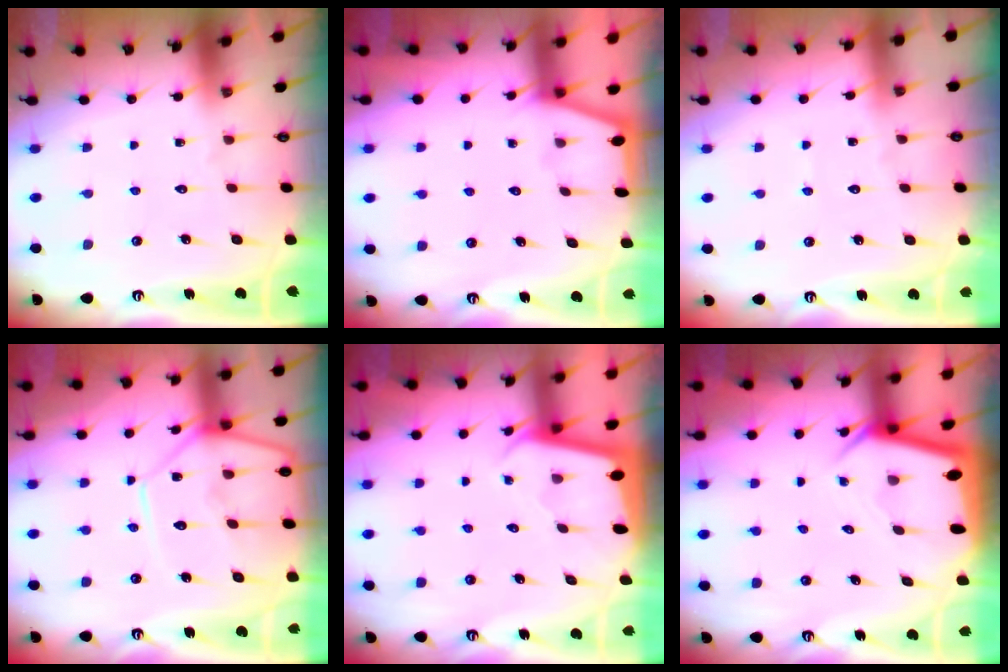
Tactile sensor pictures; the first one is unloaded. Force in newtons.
{"total": 1.1, "press": 1.1, "slide": 0.3}
{"total": 3.0, "press": 3.0, "slide": 0.2}
{"total": 11.4, "press": 11.4, "slide": 1.1}
{"total": 1.9, "press": 1.9, "slide": 0.1}
{"total": 3.3, "press": 3.3, "slide": 0.3}